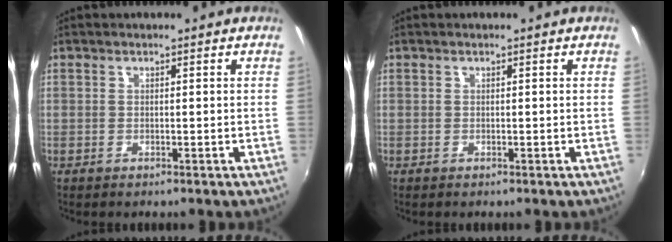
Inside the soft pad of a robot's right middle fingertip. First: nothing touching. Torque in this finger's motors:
{"motor_torque": [0.00, 0.00, 0.00, 0.00]}